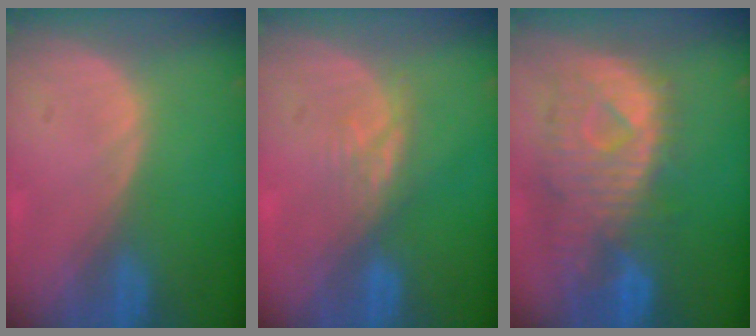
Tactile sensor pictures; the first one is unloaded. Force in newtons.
{"total": 3.3, "press": 3.2, "slide": 0.5}
{"total": 11.2, "press": 9.7, "slide": 5.6}